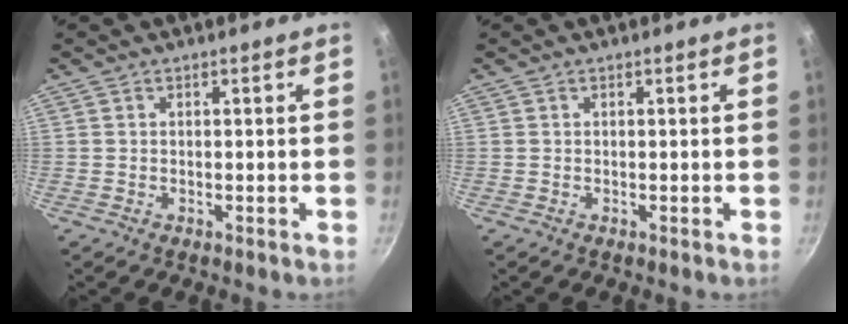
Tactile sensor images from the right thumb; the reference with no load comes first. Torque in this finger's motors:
{"motor_torque": [0.00, 0.00, 0.28, -0.28, 0.04]}